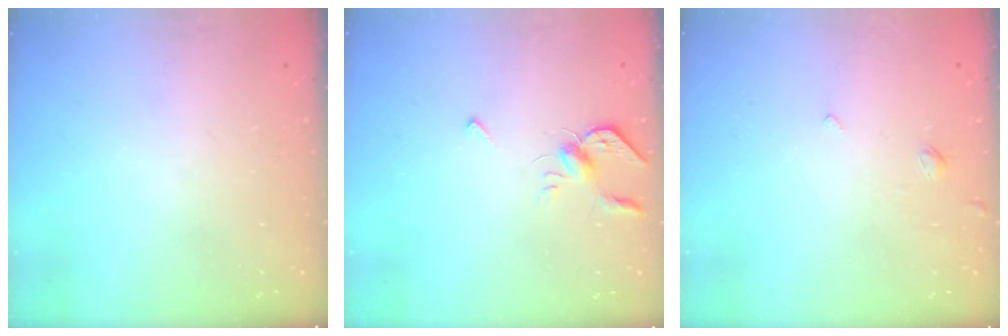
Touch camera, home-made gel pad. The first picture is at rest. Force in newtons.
{"total": 4.4, "press": 4.3, "slide": 0.9}
{"total": 0.8, "press": 0.7, "slide": 0.4}